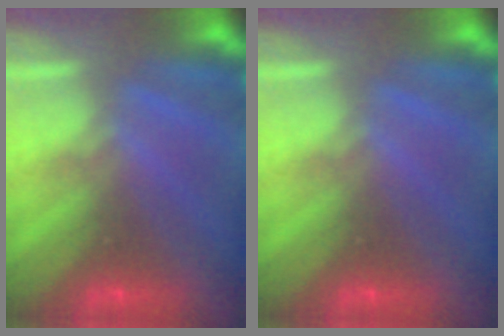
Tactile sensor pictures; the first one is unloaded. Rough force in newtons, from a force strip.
{"total": 0.0}